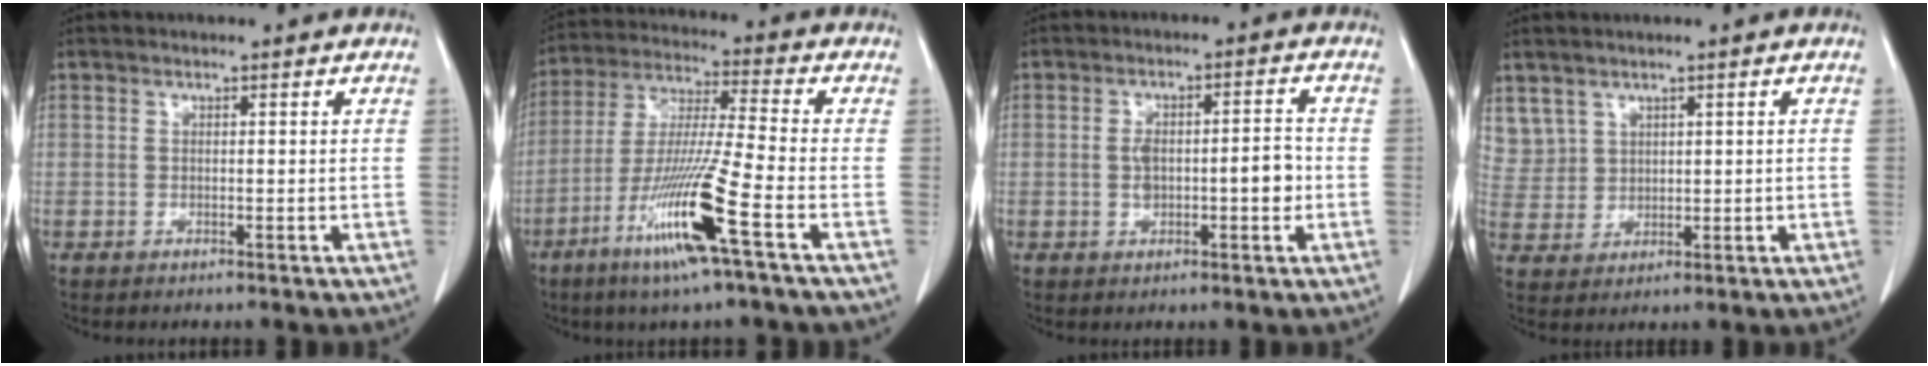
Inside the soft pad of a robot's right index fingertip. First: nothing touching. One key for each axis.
{"total": 14.2, "fx": -6.6, "fy": -1.0, "fz": 12.6, "tx": -0.255, "ty": -0.025, "tz": -0.126}
{"total": 6.3, "fx": -0.8, "fy": 2.2, "fz": 5.8, "tx": -0.104, "ty": 0.015, "tz": -0.009}
{"total": 6.0, "fx": 3.6, "fy": 4.8, "fz": 0.6, "tx": -0.021, "ty": 0.013, "tz": 0.088}